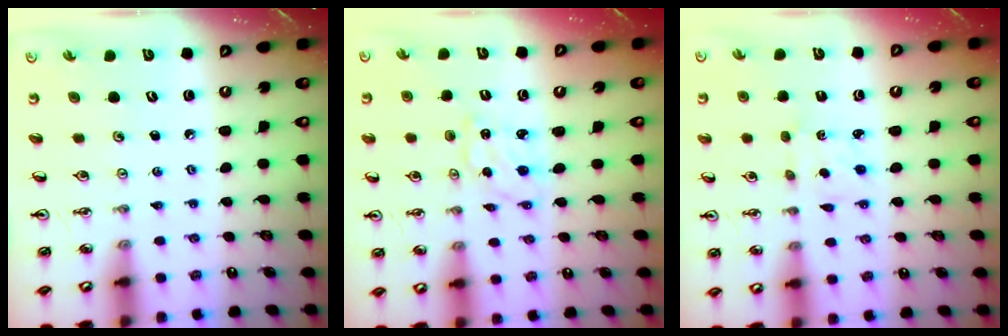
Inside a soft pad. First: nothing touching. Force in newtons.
{"total": 1.6, "press": 1.6, "slide": 0.3}
{"total": 2.5, "press": 2.4, "slide": 0.5}